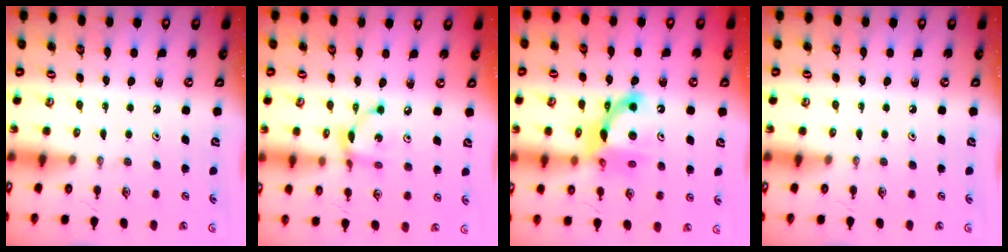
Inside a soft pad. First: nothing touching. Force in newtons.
{"total": 8.8, "press": 8.8, "slide": 0.5}
{"total": 10.8, "press": 10.6, "slide": 2.4}
{"total": 0.0}